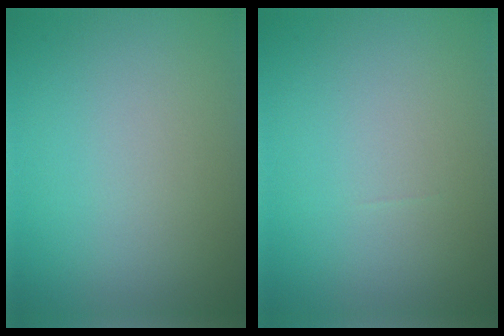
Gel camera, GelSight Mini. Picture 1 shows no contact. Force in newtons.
{"total": 0.0}